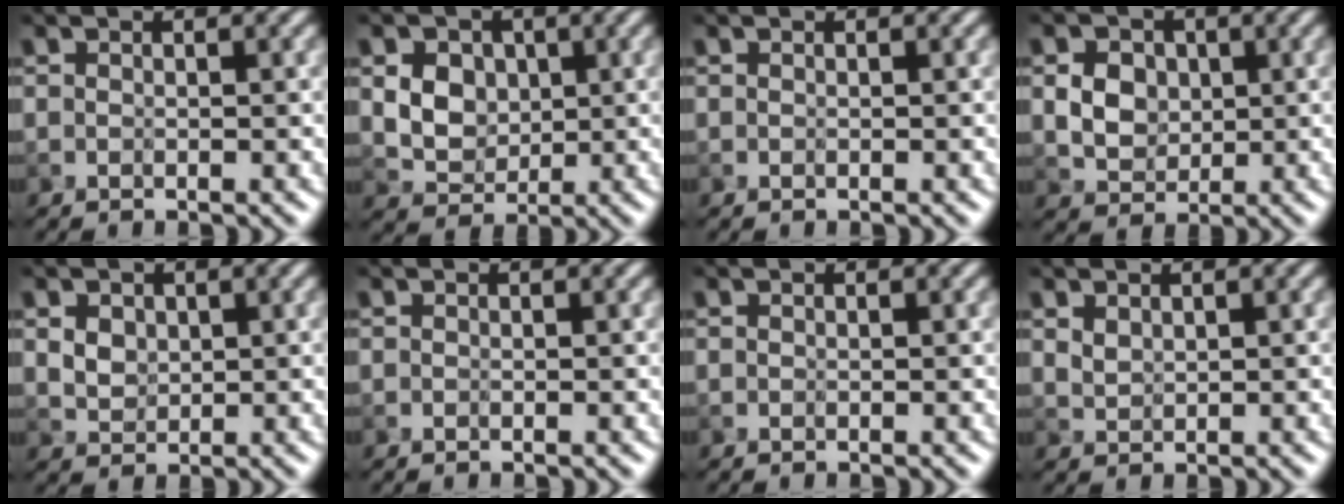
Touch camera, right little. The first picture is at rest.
{"total": 7.2, "force": [1.9, 5.8, 3.9], "torque": [-0.077, 0.025, 0.029]}
{"total": 0.0}
{"total": 5.1, "force": [1.1, 4.1, 2.8], "torque": [-0.059, 0.011, 0.016]}
{"total": 2.8, "force": [0.9, 2.1, 1.5], "torque": [-0.038, 0.006, 0.016]}
{"total": 0.0}
{"total": 0.0}
{"total": 1.4, "force": [0.8, 0.9, 0.7], "torque": [-0.021, -0.002, 0.020]}